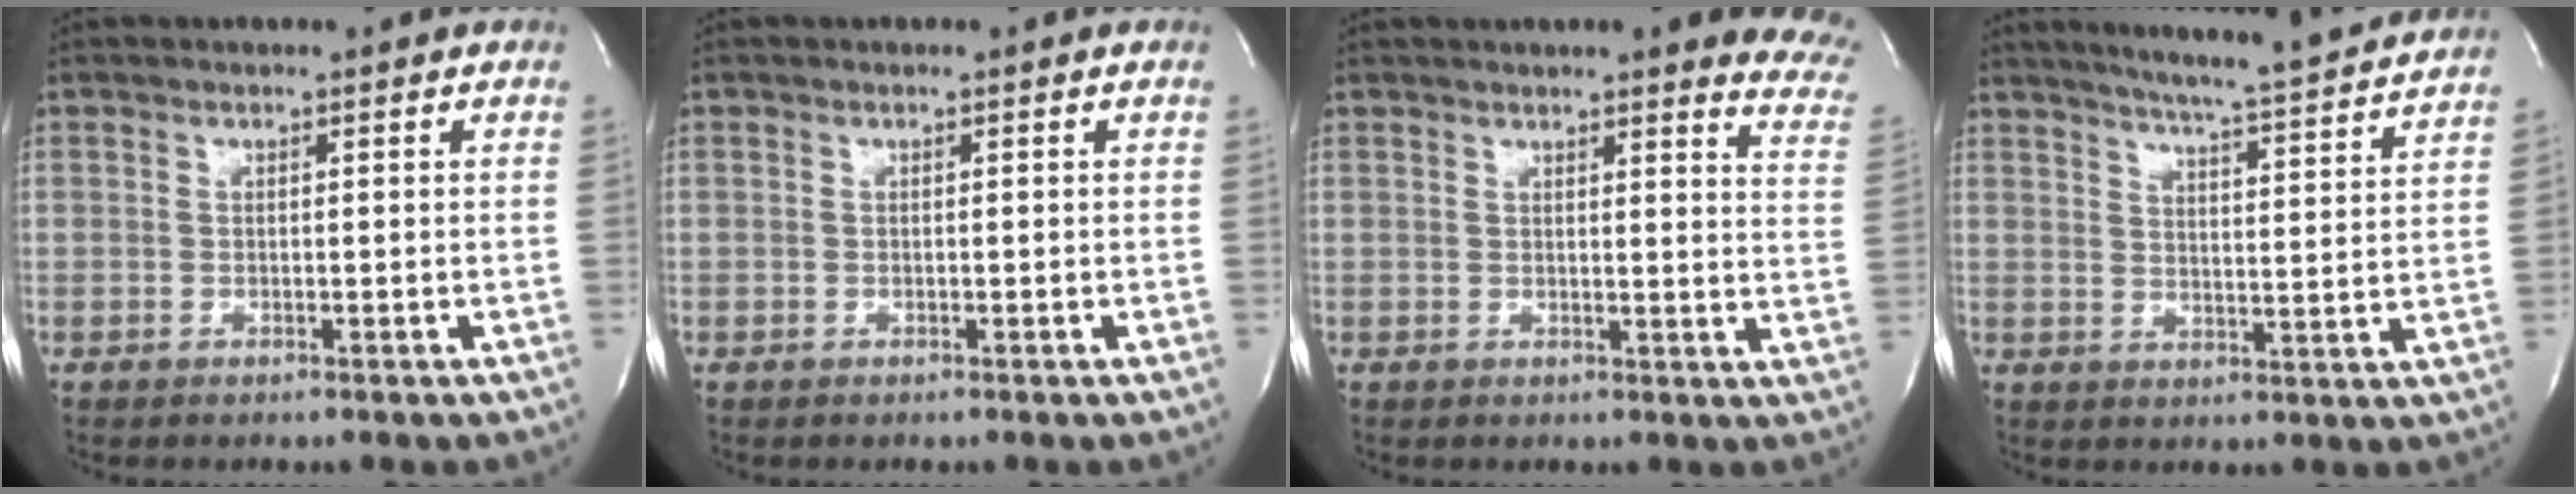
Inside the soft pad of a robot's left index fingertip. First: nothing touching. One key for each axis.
{"total": 0.0}
{"total": 15.6, "fx": 13.4, "fy": 2.7, "fz": 7.5, "tx": -0.072, "ty": -0.031, "tz": 0.130}
{"total": 16.1, "fx": 14.8, "fy": -0.3, "fz": 6.3, "tx": -0.107, "ty": -0.023, "tz": 0.192}